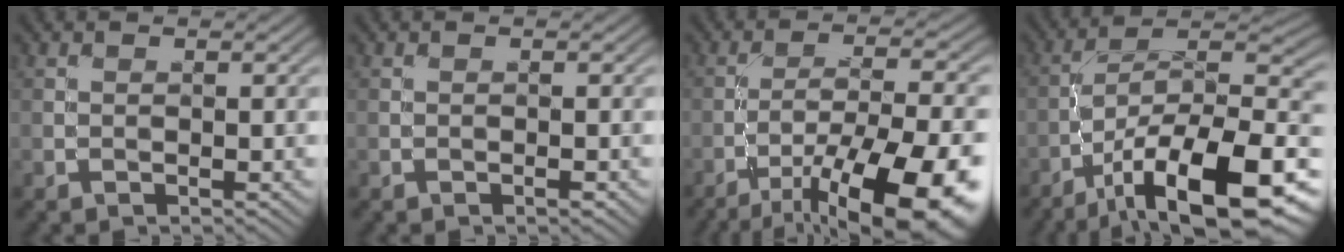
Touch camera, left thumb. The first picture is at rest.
{"total": 0.6, "force": [-0.3, 0.1, 0.4], "torque": [-0.006, 0.001, -0.007]}
{"total": 17.2, "force": [-10.7, 5.0, 12.6], "torque": [-0.184, -0.021, -0.156]}
{"total": 17.7, "force": [-9.6, 6.3, 13.5], "torque": [-0.207, -0.008, -0.176]}